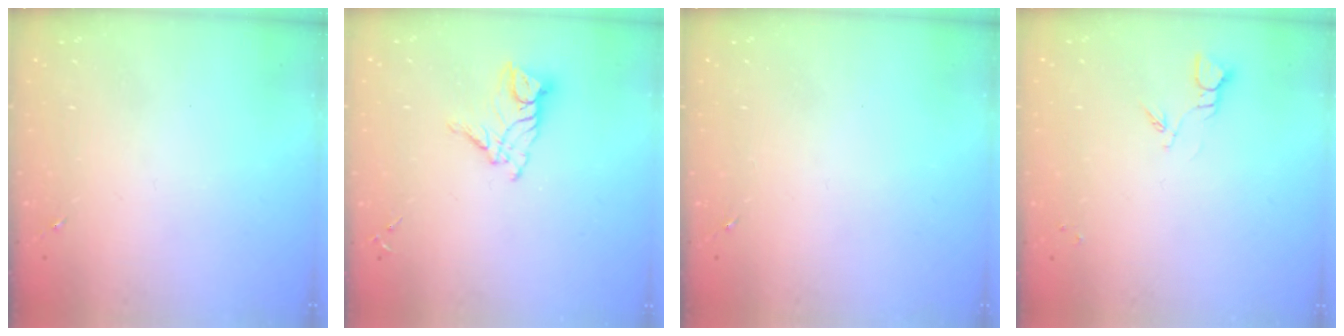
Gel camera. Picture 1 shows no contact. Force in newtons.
{"total": 10.7, "press": 10.6, "slide": 0.9}
{"total": 0.0}
{"total": 3.3, "press": 3.3, "slide": 0.4}